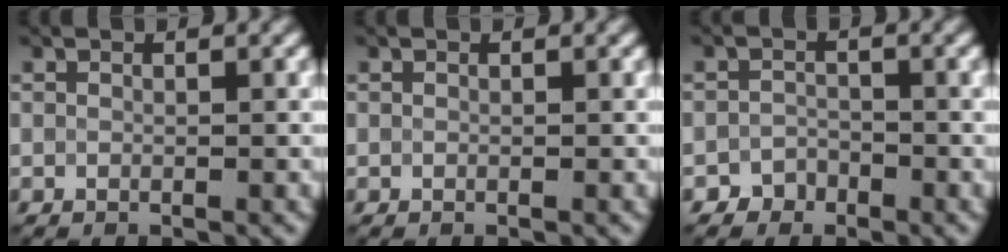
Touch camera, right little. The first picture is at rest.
{"total": 0.0}
{"total": 1.6, "force": [-1.2, 1.1, 0.0], "torque": [0.011, 0.006, -0.023]}